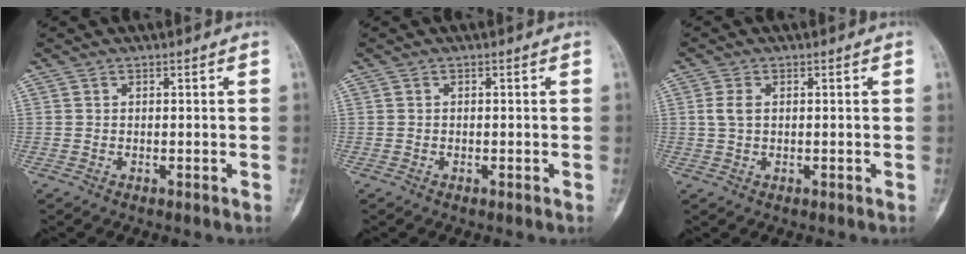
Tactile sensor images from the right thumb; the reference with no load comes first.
{"total": 0.0}
{"total": 2.7, "force": [0.5, 1.6, 2.1], "torque": [-0.050, 0.004, 0.011]}